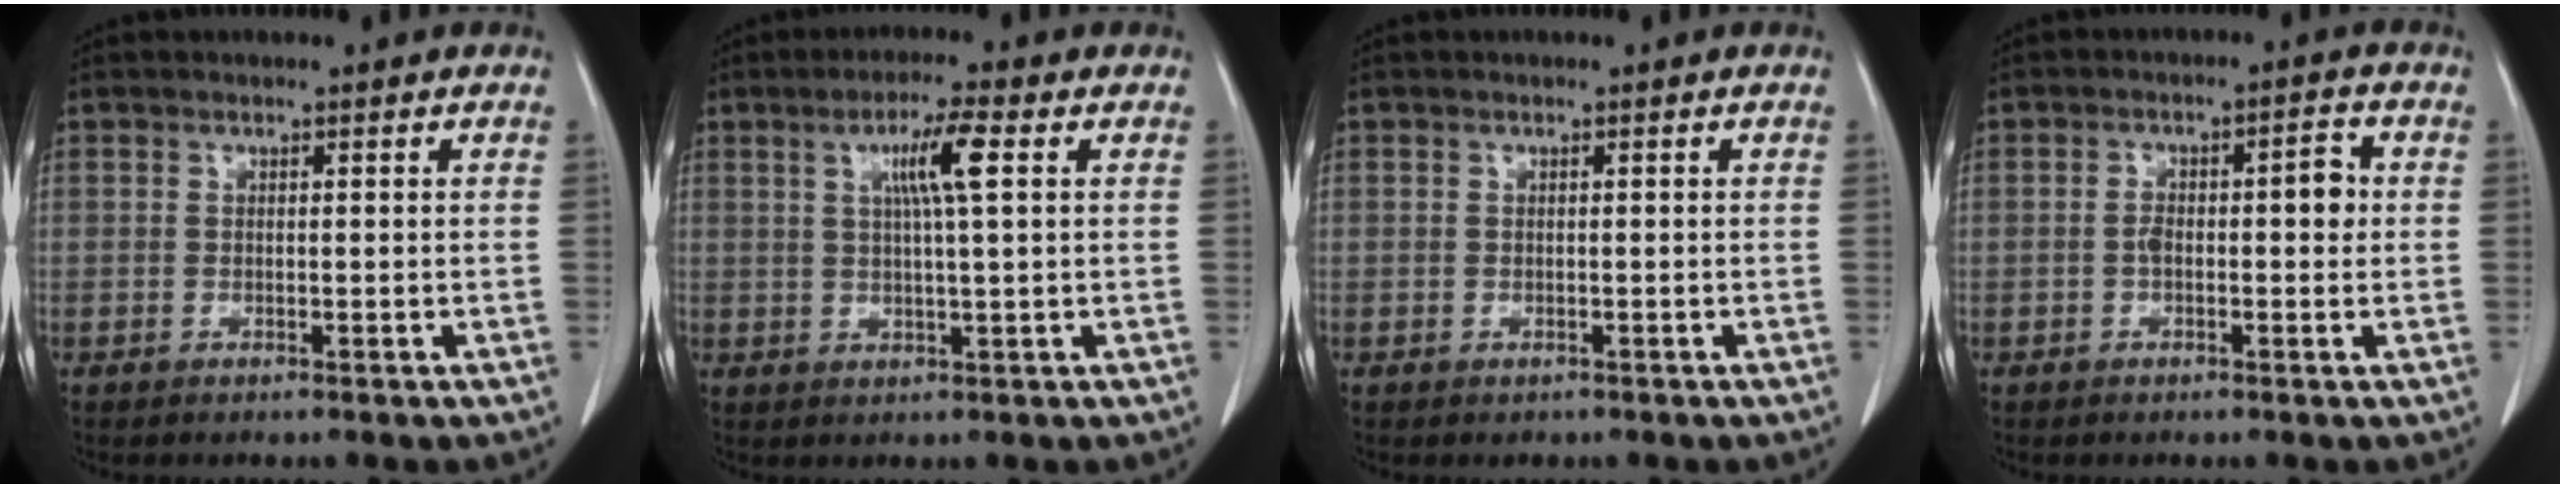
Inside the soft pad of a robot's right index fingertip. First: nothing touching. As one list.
[{"total": 6.0, "force": [1.8, -0.2, 5.7], "torque": [-0.100, 0.003, 0.031]}, {"total": 0.9, "force": [-0.4, 0.8, 0.1], "torque": [-0.006, 0.003, -0.002]}, {"total": 5.1, "force": [-0.1, 1.8, 4.7], "torque": [-0.076, 0.024, -0.002]}]